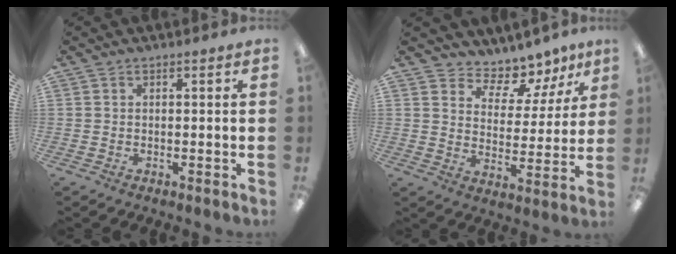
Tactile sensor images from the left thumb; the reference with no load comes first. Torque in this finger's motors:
{"motor_torque": [0.19, 0.24, -0.33, 0.06, -0.03]}